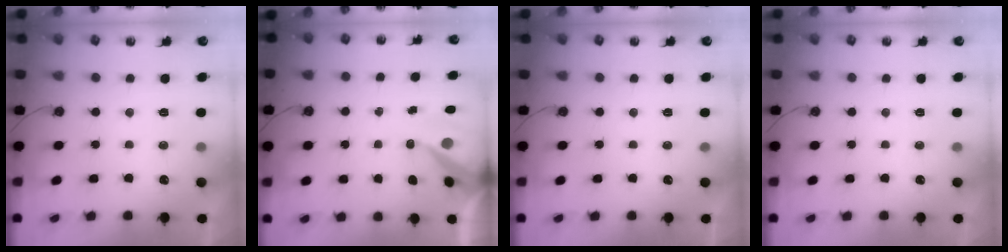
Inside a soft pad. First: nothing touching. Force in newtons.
{"total": 8.7, "press": 8.6, "slide": 1.1}
{"total": 0.0}
{"total": 0.0}